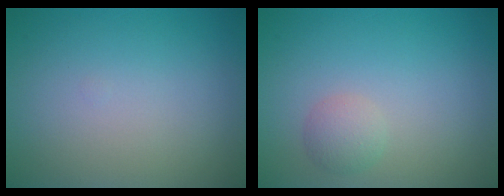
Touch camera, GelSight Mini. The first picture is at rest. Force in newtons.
{"total": 1.6, "press": 1.6, "slide": 0.0}